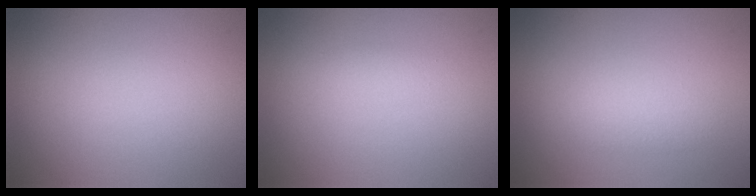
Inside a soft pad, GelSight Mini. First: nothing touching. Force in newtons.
{"total": 0.9, "press": 0.9, "slide": 0.0}
{"total": 1.6, "press": 1.6, "slide": 0.2}